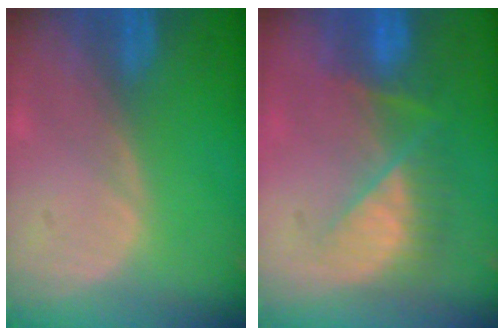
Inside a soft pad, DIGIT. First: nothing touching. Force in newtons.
{"total": 7.8, "press": 7.2, "slide": 3.1}